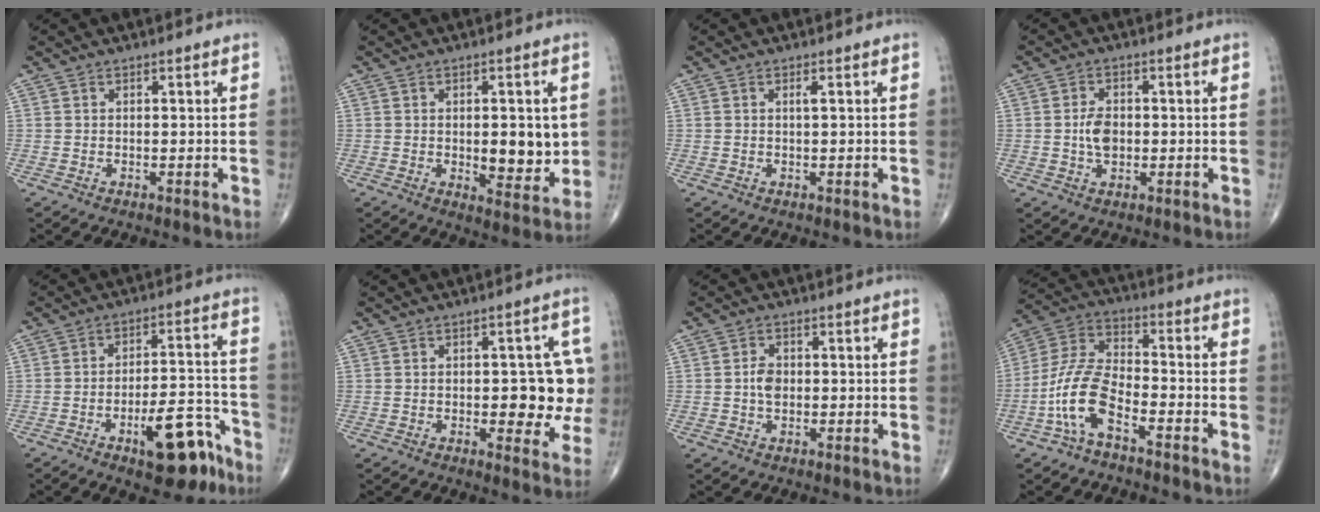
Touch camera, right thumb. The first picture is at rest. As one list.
[{"total": 9.4, "force": [0.1, 4.3, 8.3], "torque": [-0.087, -0.017, 0.013]}, {"total": 0.9, "force": [0.2, 0.1, 0.8], "torque": [-0.019, 0.000, 0.003]}, {"total": 4.6, "force": [-0.3, 3.0, 3.5], "torque": [-0.059, 0.004, -0.007]}, {"total": 12.6, "force": [-7.1, 4.7, 9.2], "torque": [-0.111, 0.057, -0.100]}, {"total": 11.4, "force": [-0.3, 5.0, 10.2], "torque": [-0.089, 0.006, 0.000]}, {"total": 3.1, "force": [-0.1, 2.2, 2.2], "torque": [-0.037, 0.004, -0.006]}, {"total": 11.2, "force": [-5.3, 4.7, 8.6], "torque": [-0.192, 0.044, -0.108]}]